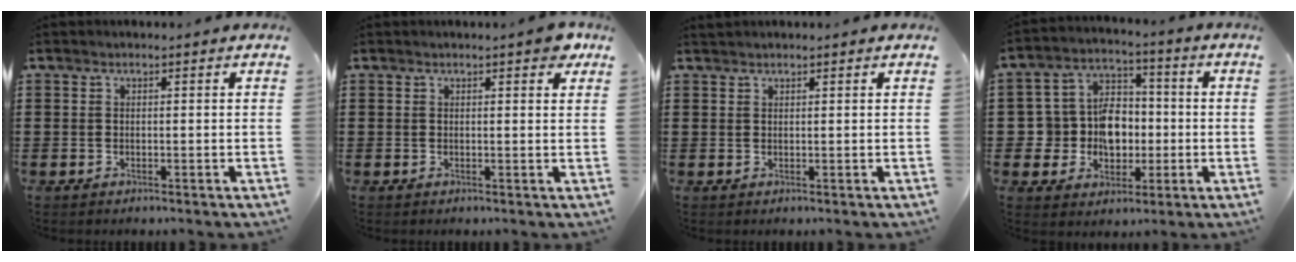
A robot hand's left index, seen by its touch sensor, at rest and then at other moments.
{"total": 2.1, "force": [1.5, 0.4, 1.4], "torque": [-0.015, -0.001, 0.023]}
{"total": 1.0, "force": [0.9, 0.1, 0.3], "torque": [-0.006, 0.002, 0.018]}
{"total": 8.7, "force": [-0.8, 7.7, 3.9], "torque": [-0.107, 0.014, -0.011]}